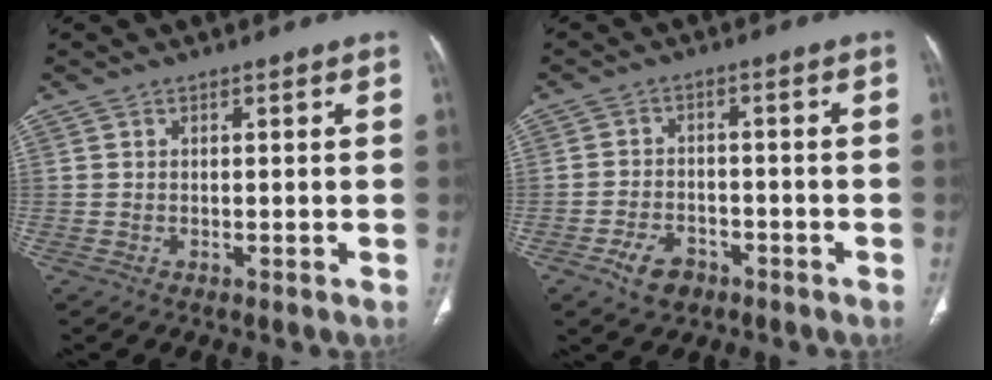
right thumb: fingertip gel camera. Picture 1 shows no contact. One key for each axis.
{"total": 5.9, "fx": -3.4, "fy": 3.8, "fz": 2.9, "tx": -0.044, "ty": 0.023, "tz": -0.054}